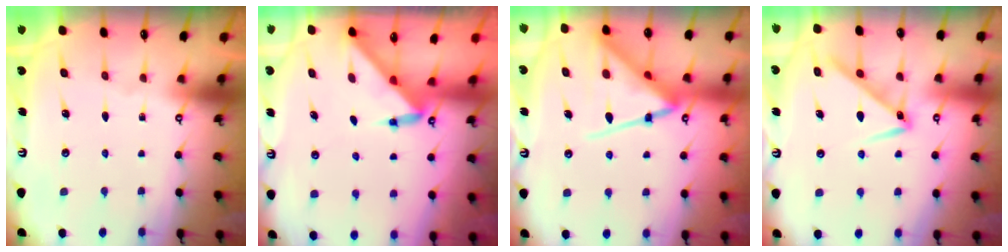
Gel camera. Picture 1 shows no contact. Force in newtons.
{"total": 3.0, "press": 3.0, "slide": 0.3}
{"total": 14.9, "press": 14.8, "slide": 1.5}
{"total": 9.9, "press": 9.9, "slide": 0.5}